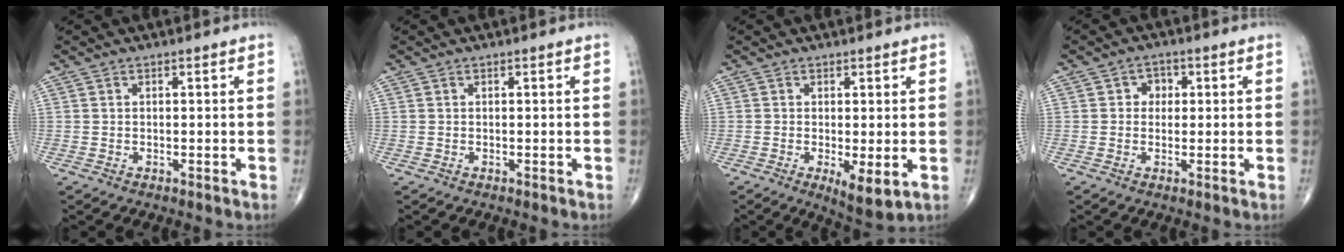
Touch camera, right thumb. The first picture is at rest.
{"total": 0.0}
{"total": 5.6, "force": [-1.3, 1.8, 5.2], "torque": [-0.081, -0.018, -0.016]}
{"total": 3.0, "force": [0.5, 2.6, 1.4], "torque": [0.003, 0.005, 0.001]}